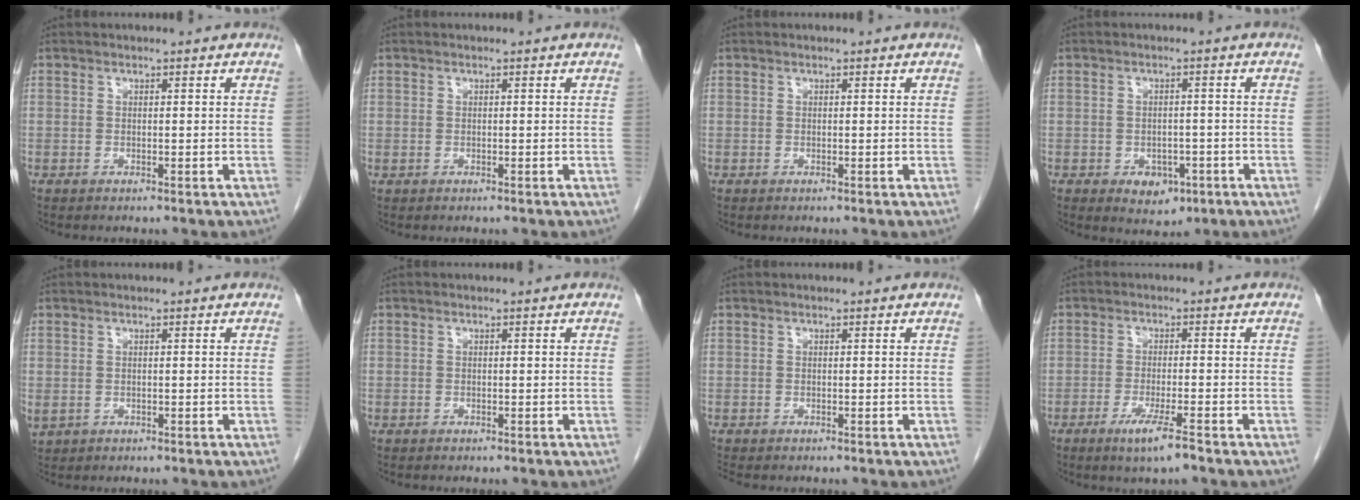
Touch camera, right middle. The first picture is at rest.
{"total": 0.5, "force": [0.2, -0.2, -0.4], "torque": [0.008, 0.004, 0.003]}
{"total": 0.0}
{"total": 4.3, "force": [-2.0, 2.9, 2.5], "torque": [-0.029, 0.003, -0.016]}
{"total": 1.1, "force": [0.0, 1.0, 0.6], "torque": [-0.021, 0.002, 0.009]}
{"total": 0.0}
{"total": 1.0, "force": [-0.9, 0.3, 0.3], "torque": [-0.008, -0.002, -0.015]}
{"total": 4.9, "force": [-3.1, 0.0, 3.8], "torque": [-0.072, -0.011, -0.057]}